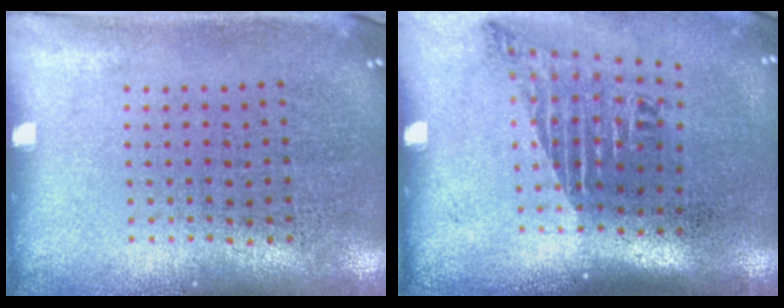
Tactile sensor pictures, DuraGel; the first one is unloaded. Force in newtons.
{"total": 1.8, "press": 1.2, "slide": 1.3}